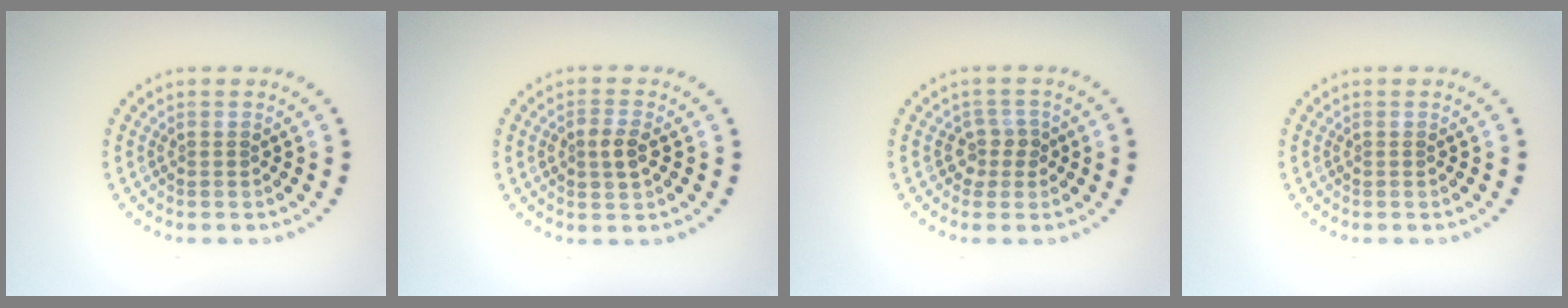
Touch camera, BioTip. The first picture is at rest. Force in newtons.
{"total": 2.0, "press": 2.0, "slide": 0.2}
{"total": 1.7, "press": 1.3, "slide": 1.1}
{"total": 0.0}